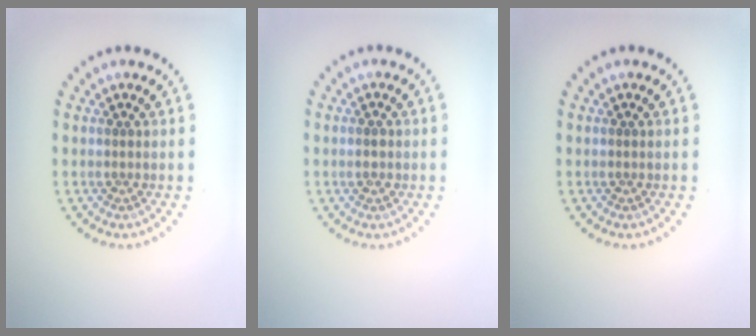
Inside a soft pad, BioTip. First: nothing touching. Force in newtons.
{"total": 1.1, "press": 1.1, "slide": 0.2}
{"total": 0.0}